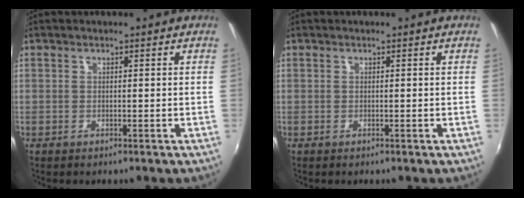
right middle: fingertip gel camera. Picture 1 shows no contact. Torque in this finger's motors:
{"motor_torque": [0.10, -0.13, 0.04, 0.02]}